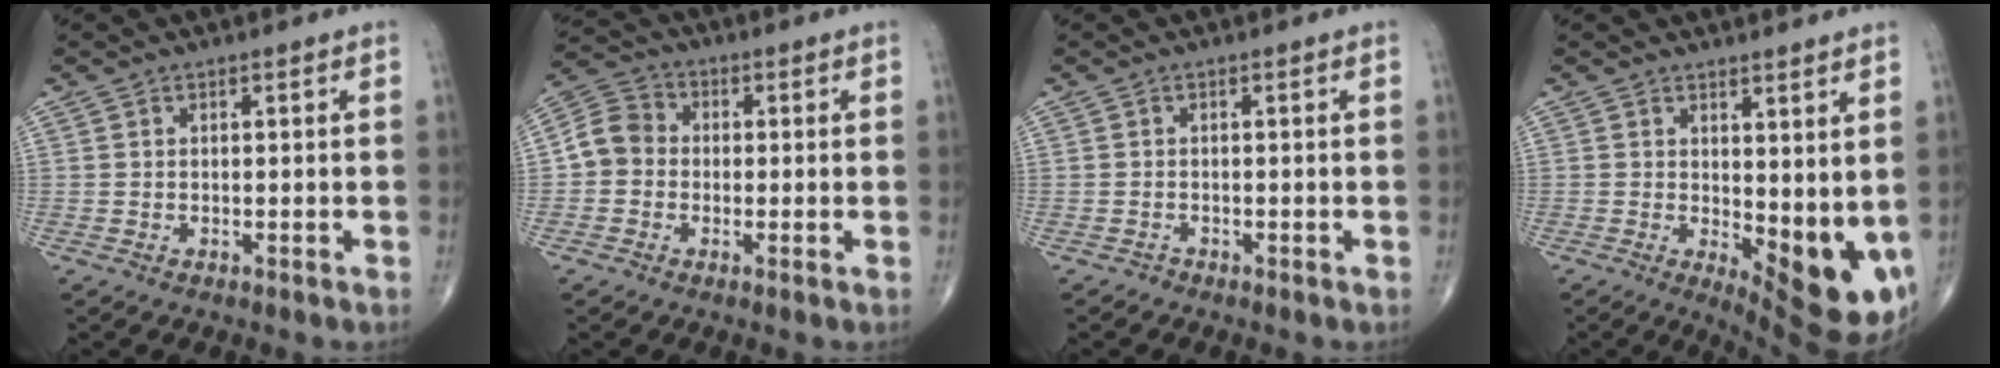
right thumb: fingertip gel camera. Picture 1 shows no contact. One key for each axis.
{"total": 6.7, "fx": -0.7, "fy": 6.0, "fz": 2.9, "tx": -0.040, "ty": 0.025, "tz": -0.029}
{"total": 0.6, "fx": -0.5, "fy": 0.3, "fz": -0.2, "tx": 0.003, "ty": 0.000, "tz": -0.013}
{"total": 10.6, "fx": 0.6, "fy": 4.3, "fz": 9.6, "tx": -0.116, "ty": -0.028, "tz": 0.022}